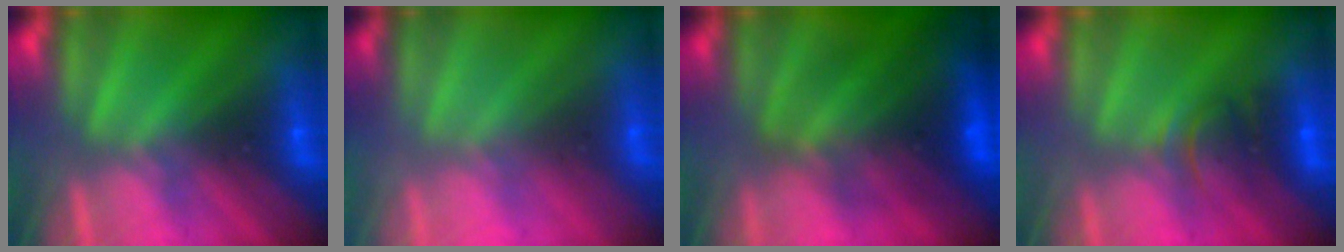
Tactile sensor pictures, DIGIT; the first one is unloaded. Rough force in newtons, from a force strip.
{"total": 2.9}
{"total": 7.1}
{"total": 2.3}